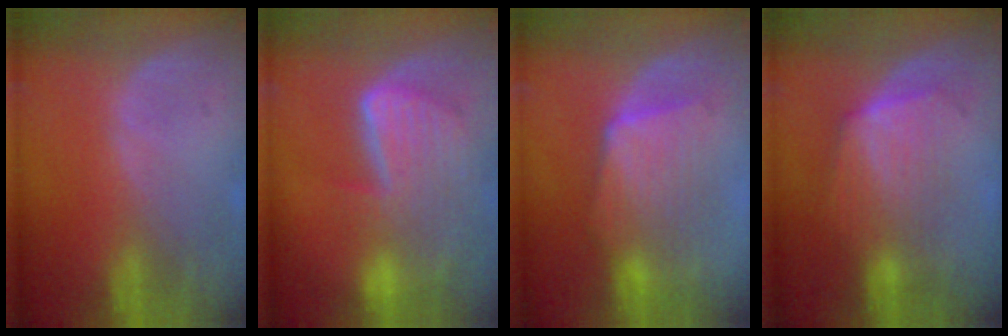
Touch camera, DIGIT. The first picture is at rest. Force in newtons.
{"total": 9.1, "press": 8.0, "slide": 4.5}
{"total": 7.7, "press": 7.7, "slide": 0.4}
{"total": 7.1, "press": 6.5, "slide": 2.9}